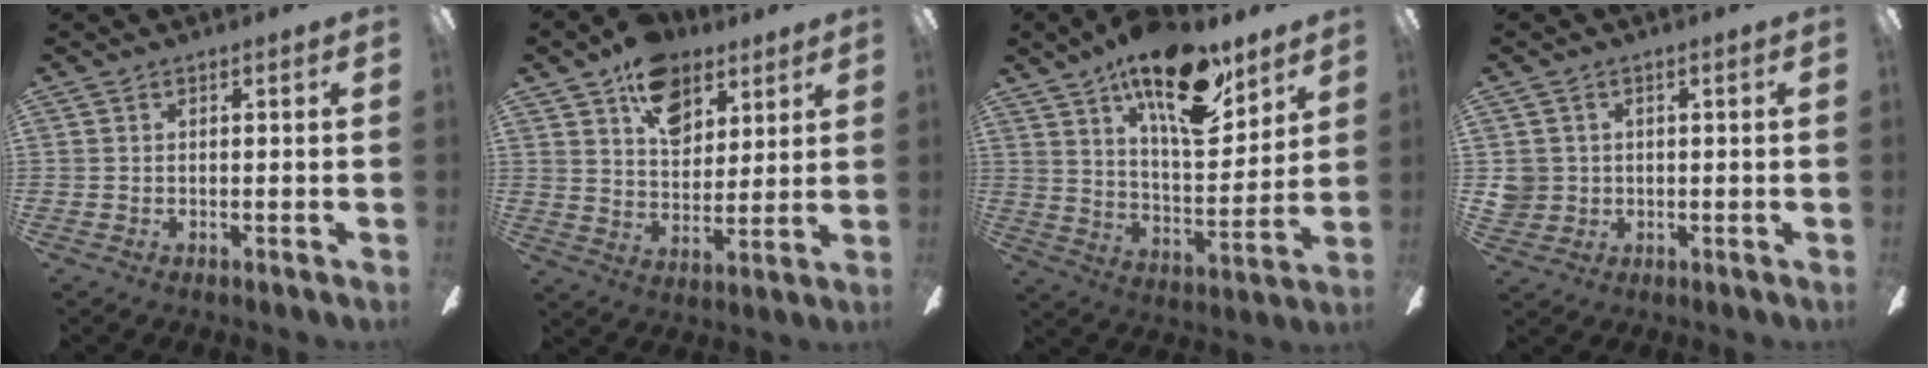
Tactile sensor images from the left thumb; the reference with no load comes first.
{"total": 13.1, "force": [8.1, 8.5, 5.9], "torque": [-0.079, -0.035, 0.148]}
{"total": 20.5, "force": [13.3, 8.0, 13.4], "torque": [-0.212, -0.073, 0.222]}
{"total": 3.6, "force": [0.5, 3.6, 0.4], "torque": [-0.010, 0.007, 0.010]}